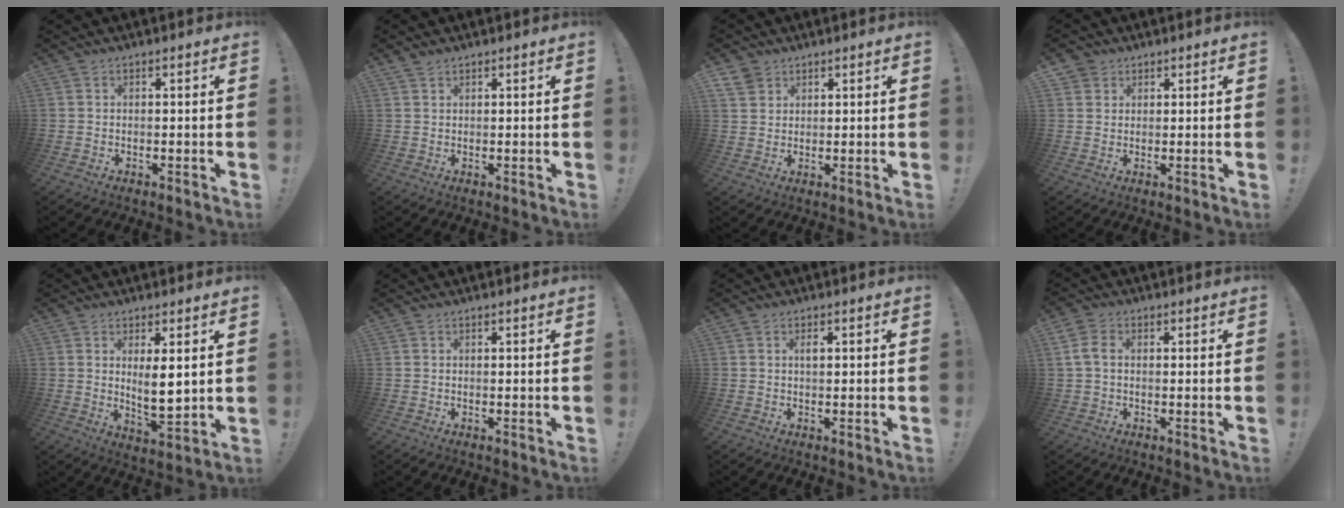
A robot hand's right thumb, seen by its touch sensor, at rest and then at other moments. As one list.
[{"total": 1.3, "force": [1.1, 0.6, 0.3], "torque": [0.002, -0.006, 0.021]}, {"total": 4.1, "force": [2.9, 2.8, 0.8], "torque": [-0.013, -0.014, 0.054]}, {"total": 2.8, "force": [1.7, 2.3, 0.1], "torque": [0.006, -0.009, 0.029]}, {"total": 7.8, "force": [2.3, 2.3, 7.0], "torque": [-0.100, -0.023, 0.038]}, {"total": 0.0}, {"total": 1.7, "force": [0.5, 0.6, 1.6], "torque": [-0.018, -0.001, 0.003]}, {"total": 5.1, "force": [0.6, 3.5, 3.7], "torque": [-0.080, 0.009, 0.013]}]